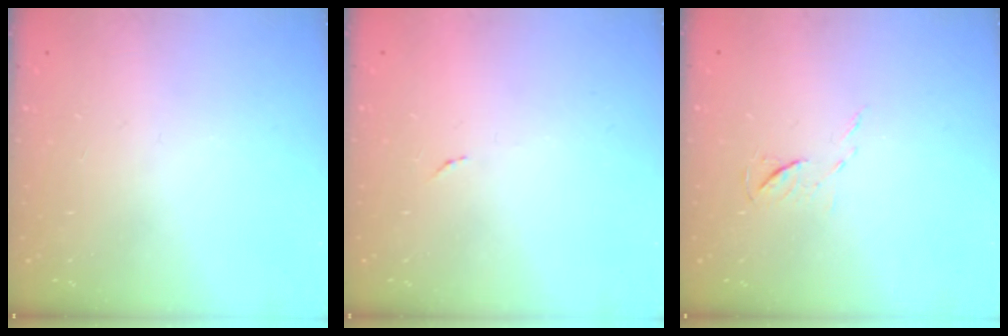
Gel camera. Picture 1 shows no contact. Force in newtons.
{"total": 3.3, "press": 3.3, "slide": 0.1}
{"total": 4.9, "press": 4.9, "slide": 0.5}